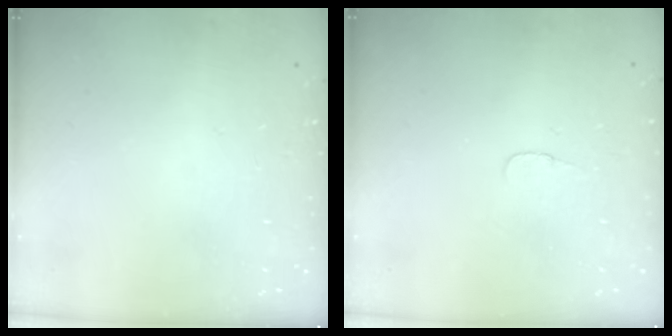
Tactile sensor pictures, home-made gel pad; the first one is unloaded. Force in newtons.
{"total": 3.1, "press": 3.1, "slide": 0.3}